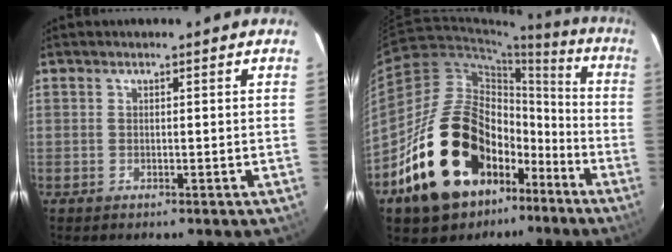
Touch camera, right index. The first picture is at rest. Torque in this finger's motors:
{"motor_torque": [1.82, 0.01, 1.05, 0.07]}